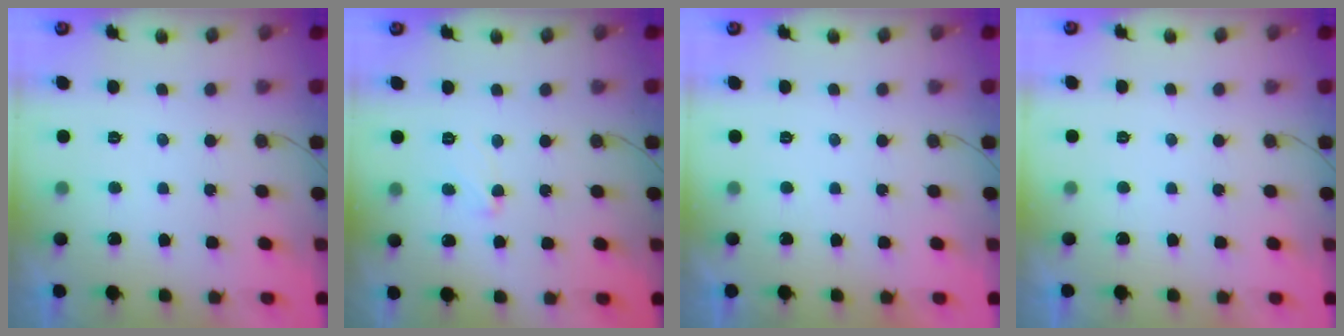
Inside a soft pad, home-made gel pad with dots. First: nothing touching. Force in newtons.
{"total": 5.9, "press": 5.9, "slide": 0.4}
{"total": 1.7, "press": 1.7, "slide": 0.1}
{"total": 1.9, "press": 1.9, "slide": 0.1}